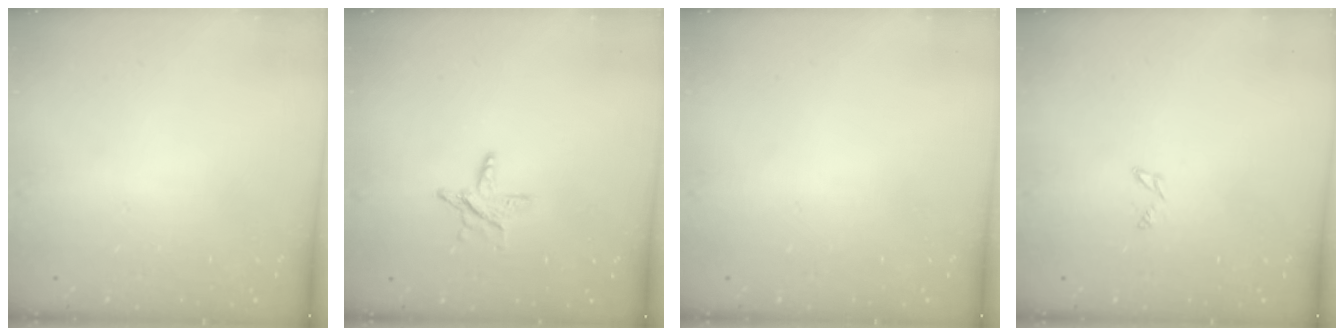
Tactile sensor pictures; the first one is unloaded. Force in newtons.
{"total": 6.6, "press": 6.5, "slide": 0.4}
{"total": 0.0}
{"total": 1.8, "press": 1.7, "slide": 0.3}